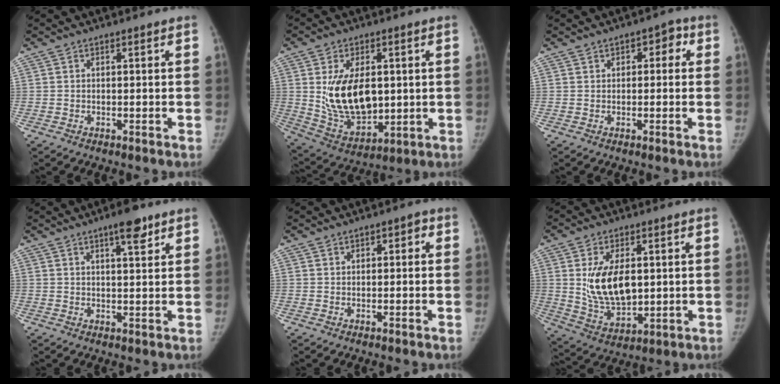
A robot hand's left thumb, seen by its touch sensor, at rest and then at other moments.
{"total": 15.5, "force": [1.5, 9.5, 12.2], "torque": [-0.181, -0.019, 0.048]}
{"total": 3.4, "force": [0.9, 2.4, 2.2], "torque": [0.000, 0.005, 0.005]}
{"total": 5.3, "force": [3.3, 1.5, 3.9], "torque": [-0.046, -0.018, 0.048]}
{"total": 1.9, "force": [0.7, 1.4, 1.1], "torque": [-0.001, 0.002, 0.006]}
{"total": 12.8, "force": [1.8, 7.4, 10.2], "torque": [-0.160, -0.018, 0.048]}